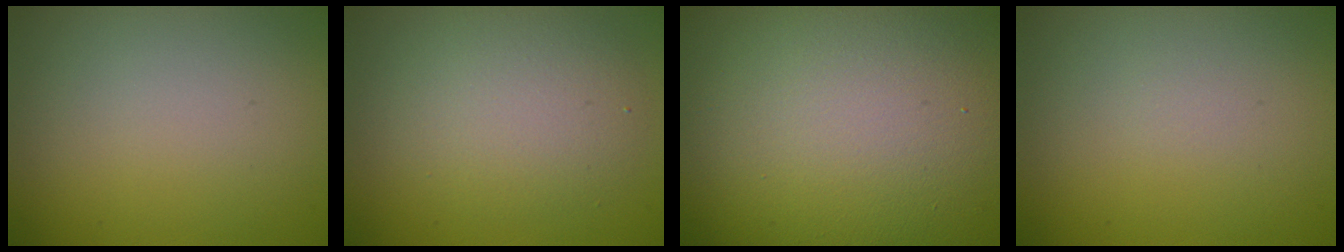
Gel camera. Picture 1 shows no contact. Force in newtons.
{"total": 2.6, "press": 2.6, "slide": 0.3}
{"total": 21.4, "press": 21.3, "slide": 0.6}
{"total": 0.0}